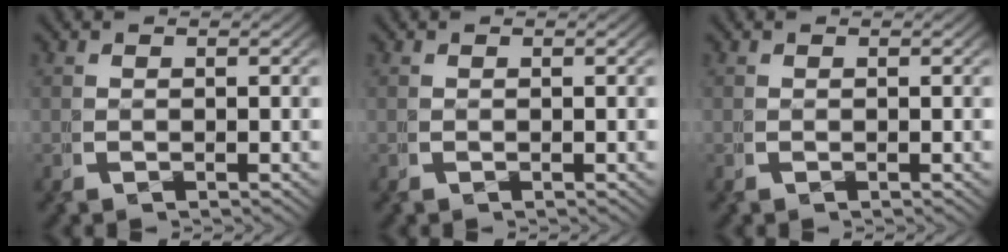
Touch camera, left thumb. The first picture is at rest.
{"total": 0.0}
{"total": 0.0}